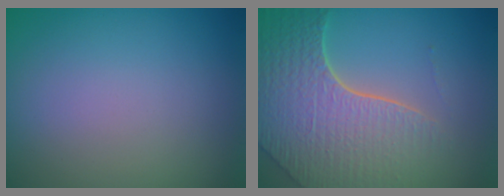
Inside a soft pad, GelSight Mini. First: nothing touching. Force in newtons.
{"total": 7.9, "press": 5.7, "slide": 5.5}